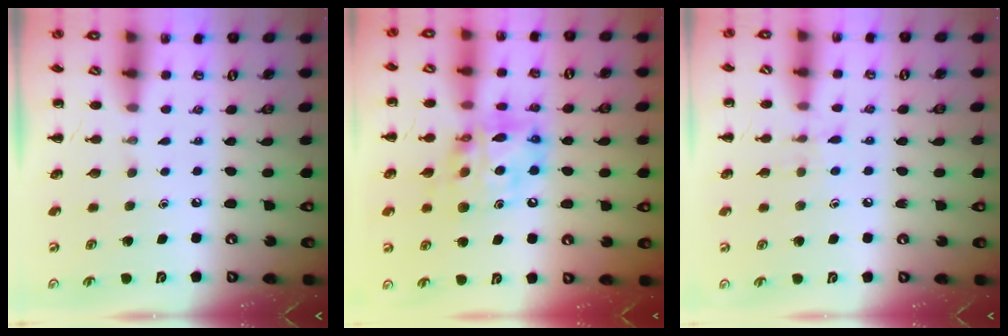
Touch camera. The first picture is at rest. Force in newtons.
{"total": 14.7, "press": 14.3, "slide": 3.7}
{"total": 7.0, "press": 6.7, "slide": 2.0}